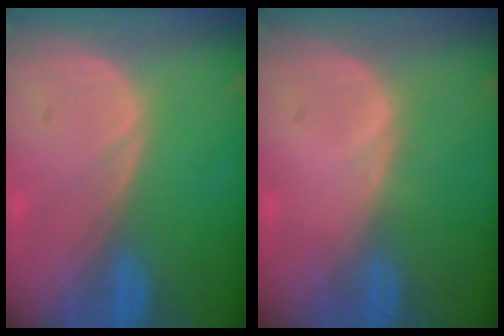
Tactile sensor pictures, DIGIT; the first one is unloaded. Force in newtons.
{"total": 0.5, "press": 0.1, "slide": 0.5}